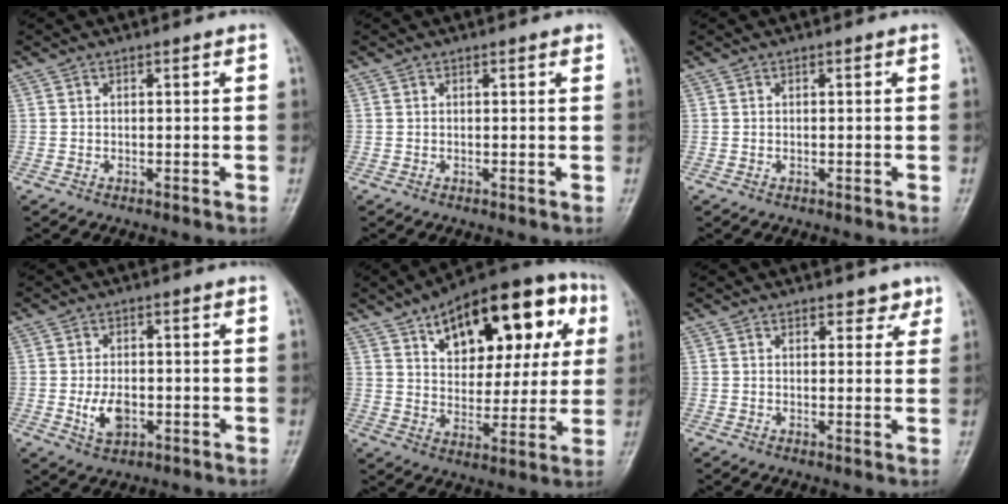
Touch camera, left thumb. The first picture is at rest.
{"total": 0.6, "force": [0.3, 0.2, 0.4], "torque": [-0.005, -0.001, 0.000]}
{"total": 0.0}
{"total": 5.1, "force": [-1.3, 3.1, 3.8], "torque": [-0.066, -0.001, -0.019]}
{"total": 23.8, "force": [9.8, 12.4, 17.8], "torque": [-0.210, 0.011, 0.146]}
{"total": 3.0, "force": [2.2, 1.7, 1.0], "torque": [0.012, -0.011, 0.026]}